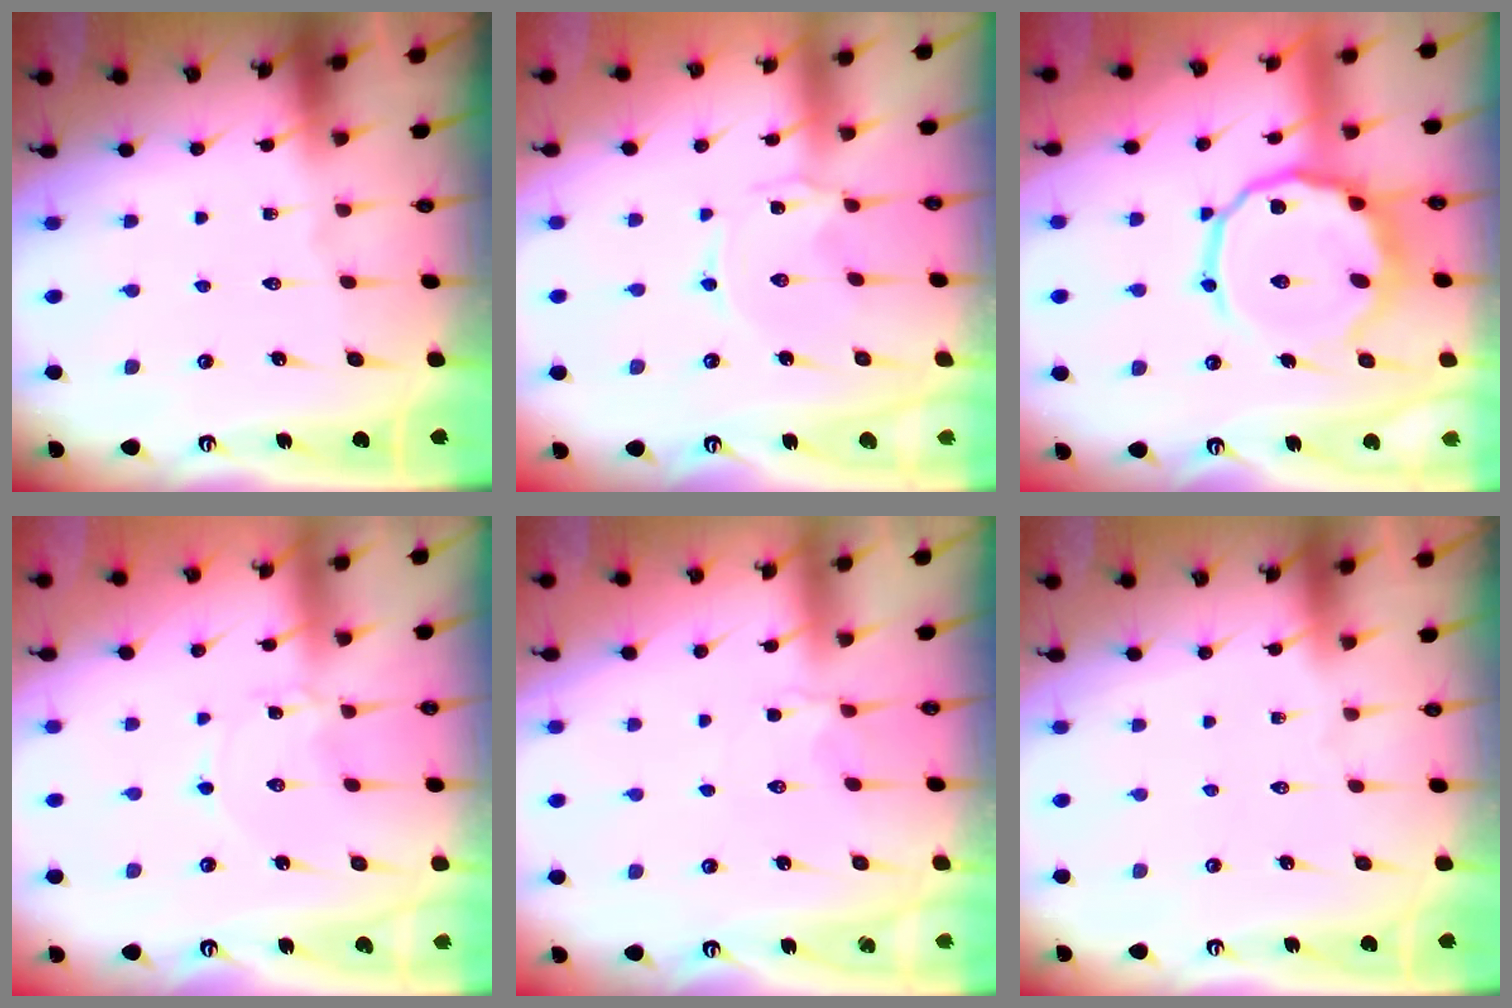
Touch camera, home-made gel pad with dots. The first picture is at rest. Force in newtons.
{"total": 0.0}
{"total": 13.9, "press": 13.7, "slide": 2.4}
{"total": 0.8, "press": 0.8, "slide": 0.1}
{"total": 2.3, "press": 2.0, "slide": 1.2}
{"total": 0.0}